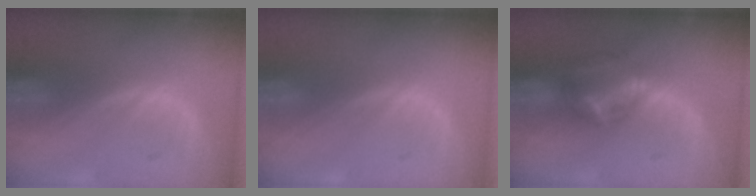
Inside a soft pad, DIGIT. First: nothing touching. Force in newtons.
{"total": 0.0}
{"total": 5.7, "press": 5.6, "slide": 1.4}